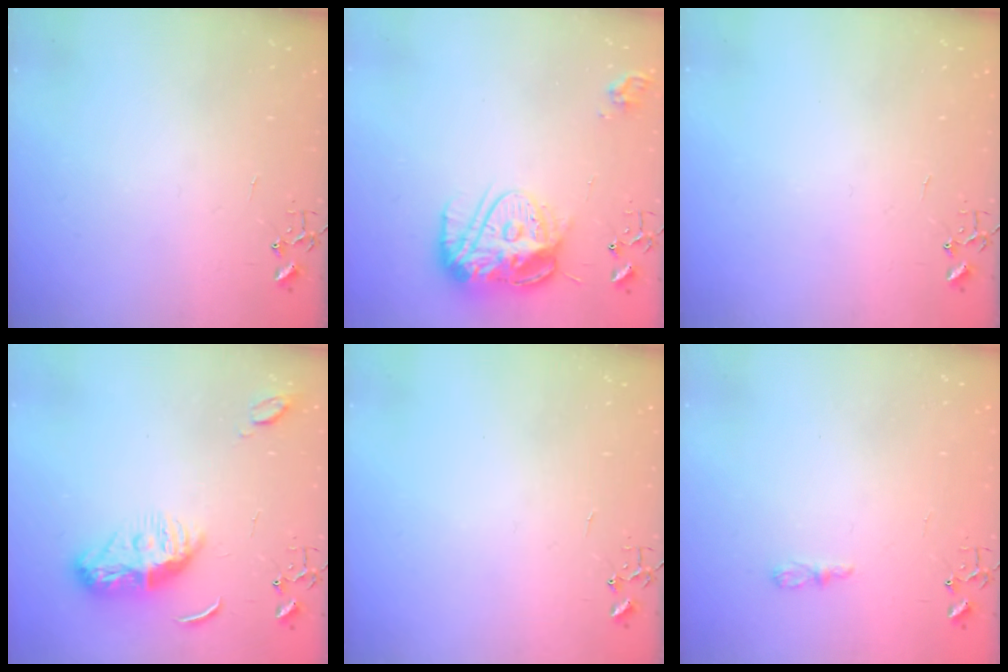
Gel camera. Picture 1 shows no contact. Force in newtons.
{"total": 19.1, "press": 19.1, "slide": 1.5}
{"total": 0.0}
{"total": 10.4, "press": 10.4, "slide": 0.1}
{"total": 0.0}
{"total": 4.5, "press": 4.5, "slide": 0.5}